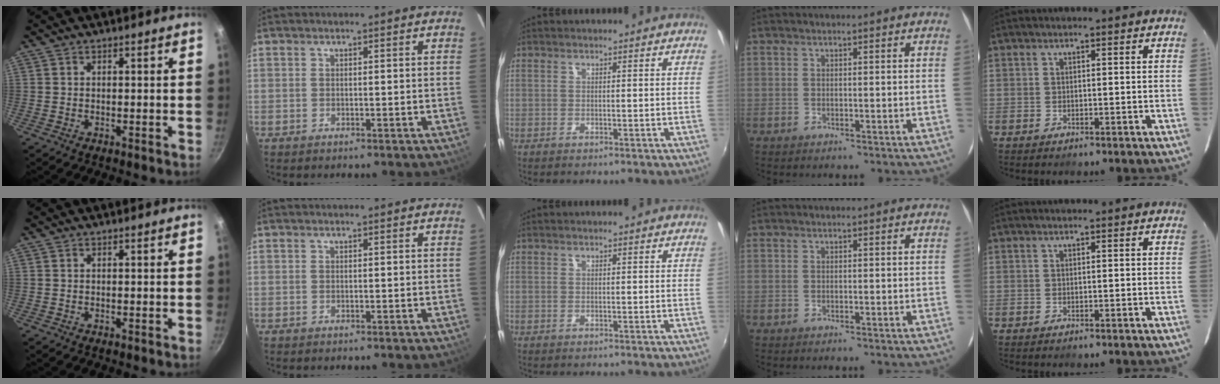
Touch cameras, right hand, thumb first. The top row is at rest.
{}